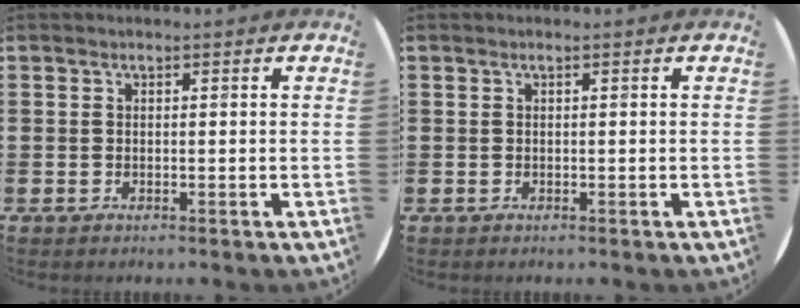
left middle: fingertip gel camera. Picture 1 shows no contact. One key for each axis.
{"total": 0.0}